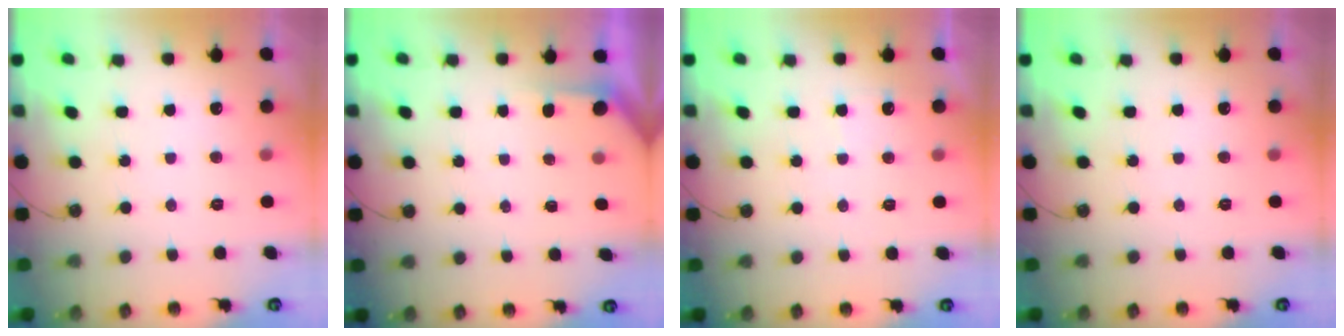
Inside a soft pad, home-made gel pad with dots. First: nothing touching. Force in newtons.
{"total": 1.5, "press": 1.5, "slide": 0.1}
{"total": 2.2, "press": 2.2, "slide": 0.3}
{"total": 0.0}